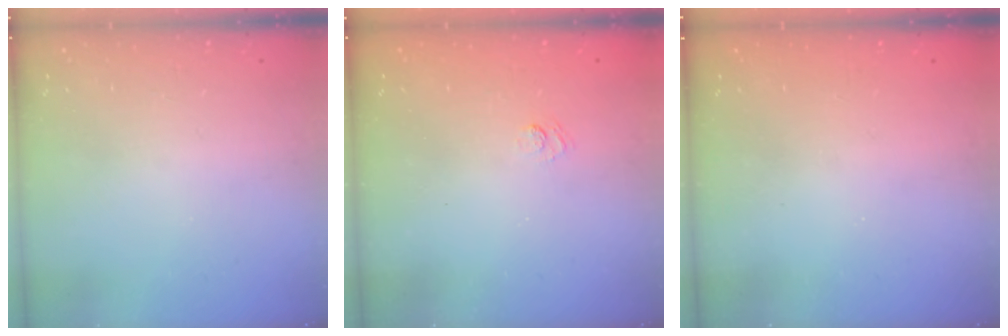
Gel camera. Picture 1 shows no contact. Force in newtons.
{"total": 2.6, "press": 2.3, "slide": 1.1}
{"total": 2.2, "press": 2.1, "slide": 0.7}